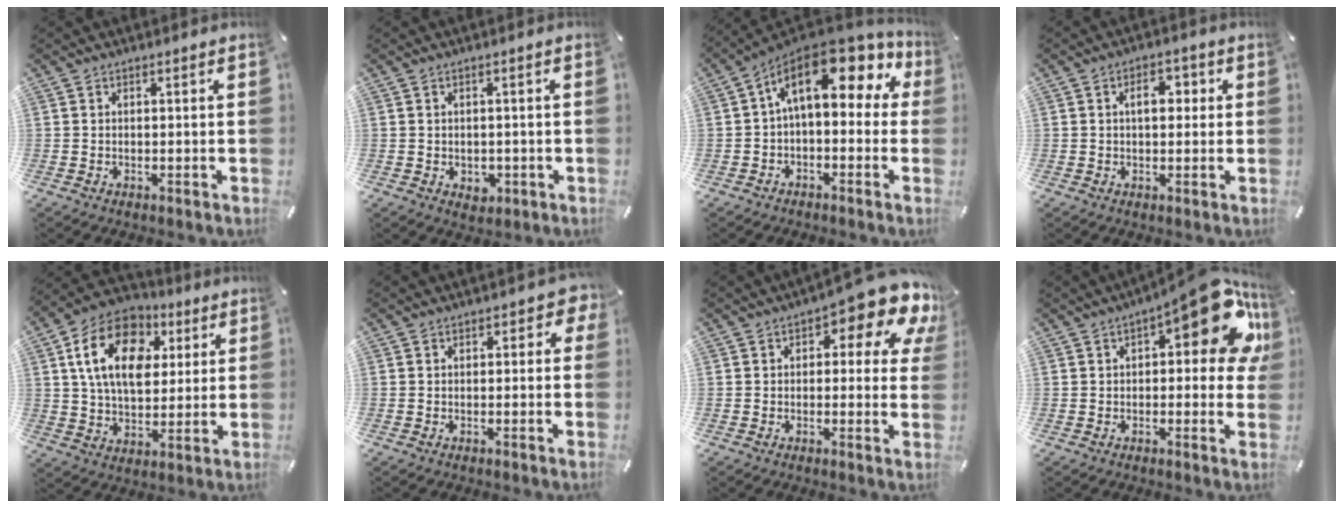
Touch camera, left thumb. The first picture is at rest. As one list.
[{"total": 2.6, "force": [-0.5, 2.4, 0.9], "torque": [-0.008, 0.001, -0.011]}, {"total": 14.3, "force": [5.9, 7.4, 10.7], "torque": [-0.171, -0.042, 0.099]}, {"total": 5.5, "force": [0.9, 3.3, 4.2], "torque": [-0.055, -0.001, 0.006]}, {"total": 17.8, "force": [5.6, 12.4, 11.5], "torque": [-0.217, -0.004, 0.099]}, {"total": 2.9, "force": [0.2, 2.0, 2.0], "torque": [-0.024, 0.003, -0.002]}, {"total": 11.8, "force": [6.4, 4.8, 8.7], "torque": [-0.114, -0.044, 0.106]}, {"total": 17.9, "force": [7.3, 7.3, 14.7], "torque": [-0.179, -0.052, 0.115]}]